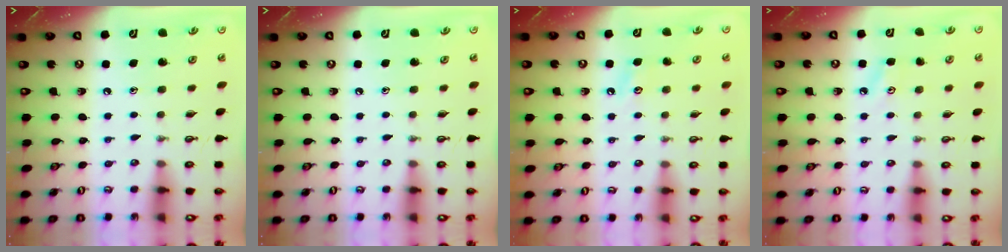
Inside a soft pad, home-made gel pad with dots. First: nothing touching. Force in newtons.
{"total": 0.0}
{"total": 2.8, "press": 2.7, "slide": 0.5}
{"total": 3.4, "press": 3.4, "slide": 0.5}